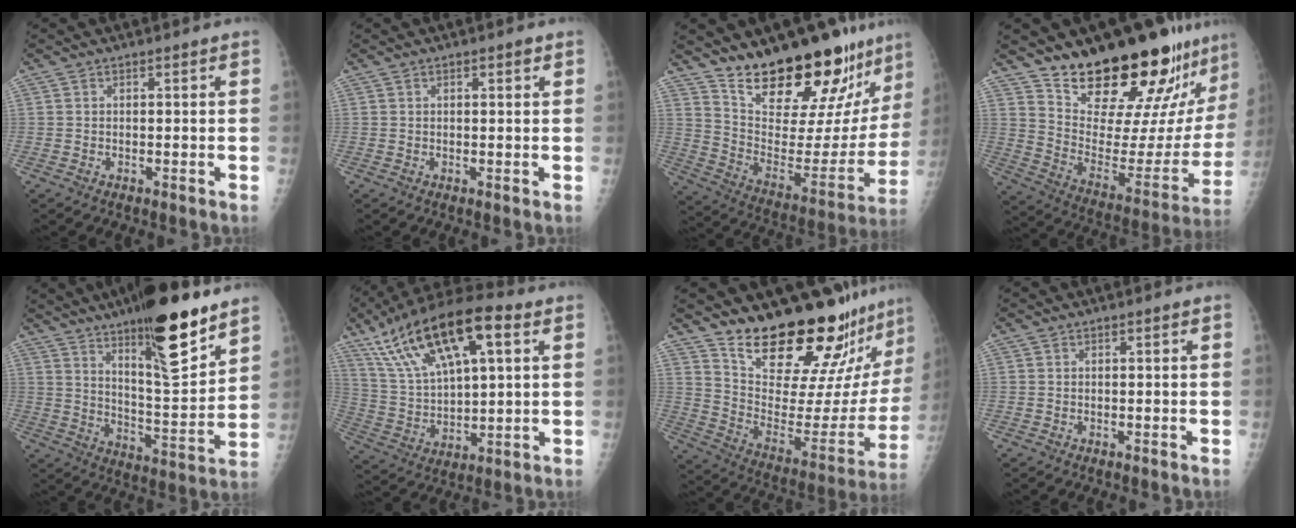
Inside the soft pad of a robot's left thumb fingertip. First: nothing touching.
{"total": 1.3, "force": [0.7, 0.5, 1.0], "torque": [-0.011, 0.000, 0.009]}
{"total": 26.9, "force": [20.7, 9.7, 14.3], "torque": [-0.177, -0.116, 0.315]}
{"total": 26.2, "force": [21.7, 7.3, 12.8], "torque": [-0.154, -0.157, 0.313]}
{"total": 20.3, "force": [13.0, 5.0, 14.8], "torque": [-0.202, -0.075, 0.210]}
{"total": 21.6, "force": [10.1, 8.6, 17.0], "torque": [-0.293, -0.003, 0.181]}
{"total": 25.8, "force": [22.6, 5.4, 11.3], "torque": [-0.135, -0.188, 0.323]}
{"total": 0.0}